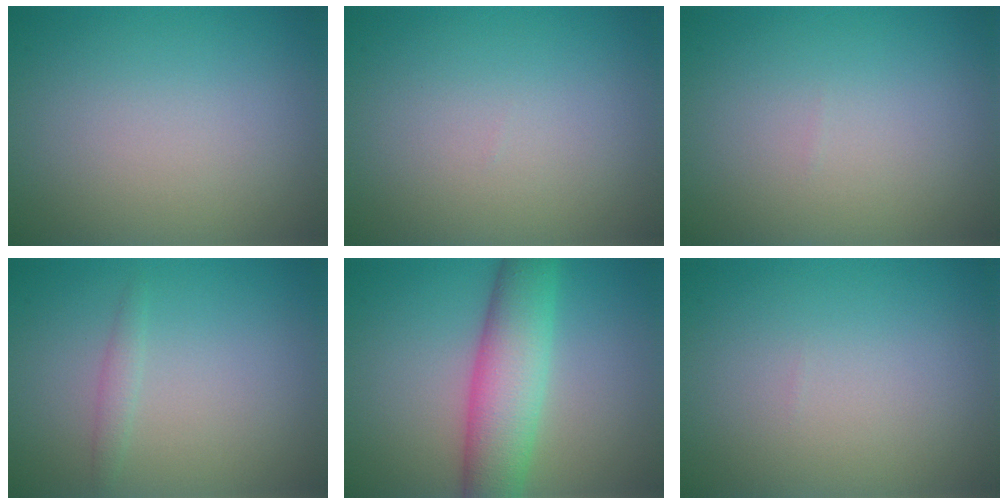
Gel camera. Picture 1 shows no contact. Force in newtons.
{"total": 0.0}
{"total": 0.0}
{"total": 1.0, "press": 1.0, "slide": 0.1}
{"total": 6.8, "press": 6.8, "slide": 0.2}
{"total": 0.0}